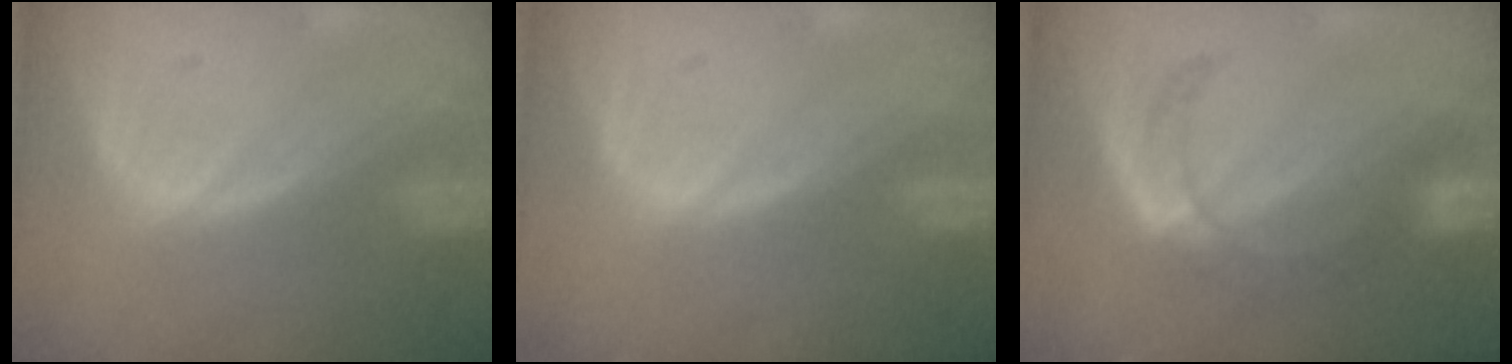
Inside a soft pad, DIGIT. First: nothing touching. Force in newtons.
{"total": 0.0}
{"total": 5.6, "press": 5.4, "slide": 1.2}